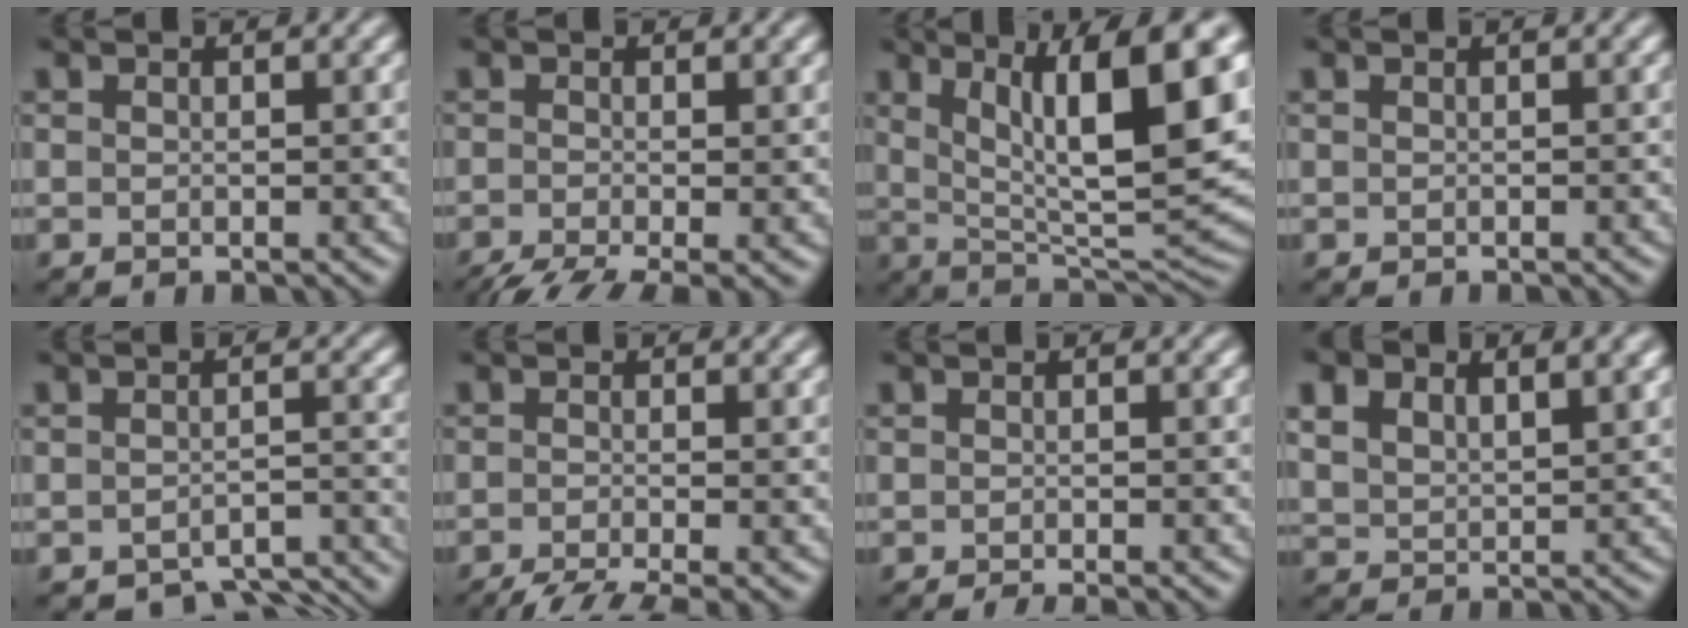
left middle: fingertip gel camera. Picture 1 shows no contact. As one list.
[{"total": 5.5, "force": [-3.4, 1.3, 4.1], "torque": [-0.066, -0.013, -0.057]}, {"total": 11.9, "force": [3.6, 3.0, 11.0], "torque": [-0.168, 0.003, 0.067]}, {"total": 0.0}, {"total": 5.5, "force": [-5.2, 1.2, 1.3], "torque": [-0.018, -0.009, -0.055]}, {"total": 4.6, "force": [-3.3, 0.8, 3.2], "torque": [-0.046, -0.008, -0.060]}, {"total": 1.8, "force": [-1.1, 0.4, 1.4], "torque": [-0.010, -0.006, -0.015]}, {"total": 5.2, "force": [3.5, 2.6, 2.8], "torque": [-0.065, 0.011, 0.061]}]